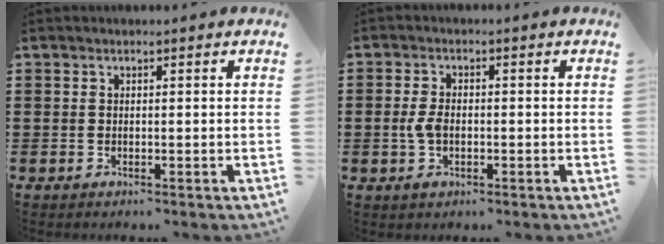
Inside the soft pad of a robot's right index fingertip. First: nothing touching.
{"total": 3.5, "force": [-0.7, 1.9, 2.8], "torque": [-0.069, -0.005, -0.014]}